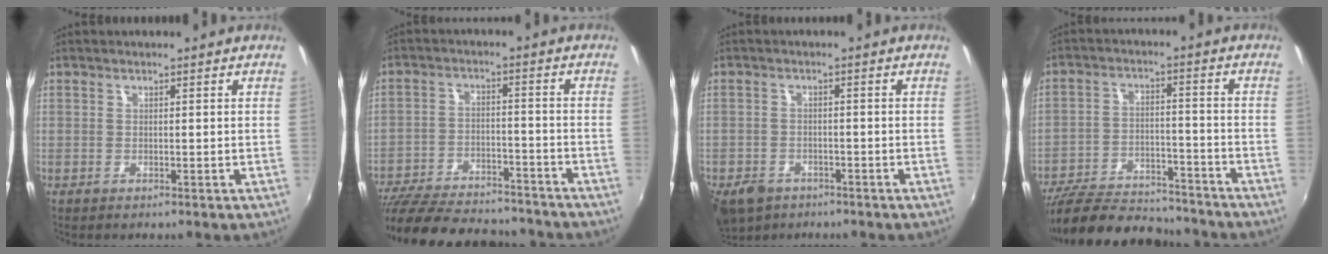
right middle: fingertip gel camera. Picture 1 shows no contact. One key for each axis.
{"total": 23.4, "fx": -20.1, "fy": 7.0, "fz": 9.7, "tx": -0.205, "ty": -0.020, "tz": -0.291}
{"total": 6.7, "fx": -4.5, "fy": 4.2, "fz": 2.6, "tx": -0.067, "ty": -0.006, "tz": -0.073}
{"total": 19.9, "fx": -17.3, "fy": 5.7, "fz": 7.8, "tx": -0.166, "ty": -0.014, "tz": -0.261}